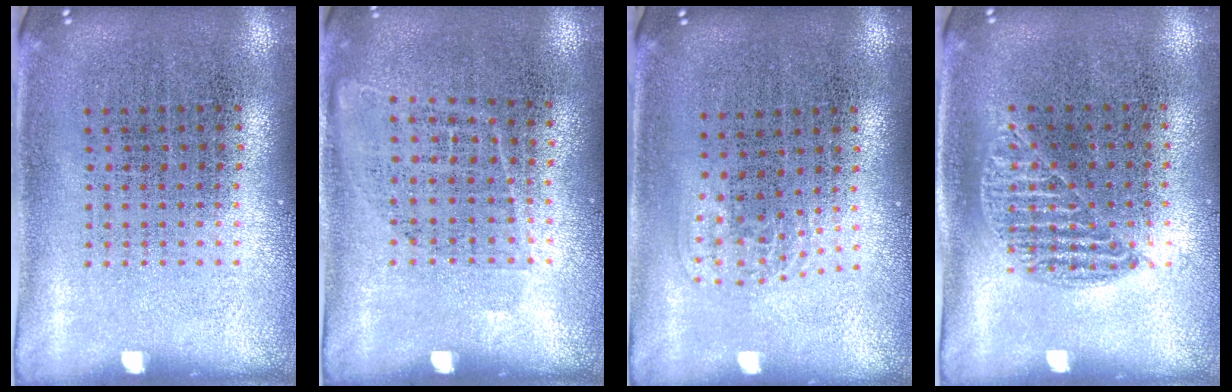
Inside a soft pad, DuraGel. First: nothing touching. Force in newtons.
{"total": 0.9, "press": 0.7, "slide": 0.6}
{"total": 1.0, "press": 0.7, "slide": 0.8}
{"total": 0.9, "press": 0.8, "slide": 0.4}